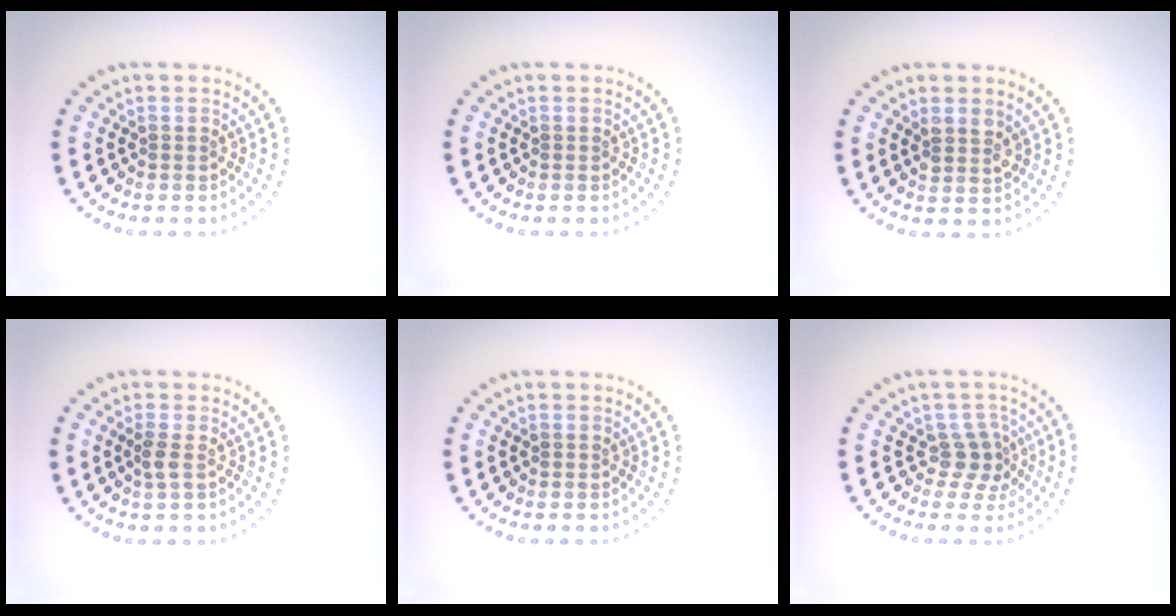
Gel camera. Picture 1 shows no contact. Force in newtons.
{"total": 0.0}
{"total": 1.6, "press": 1.5, "slide": 0.7}
{"total": 1.1, "press": 1.0, "slide": 0.4}
{"total": 0.0}
{"total": 2.3, "press": 1.7, "slide": 1.6}